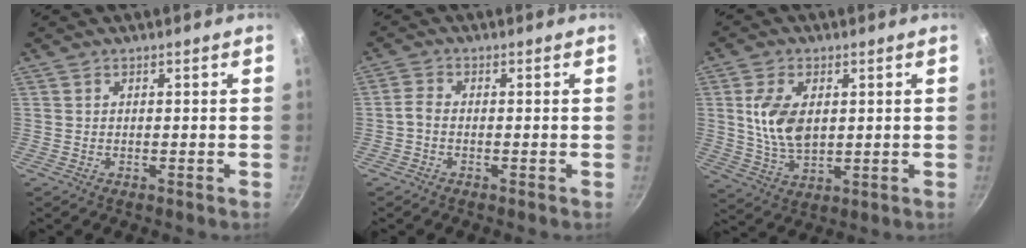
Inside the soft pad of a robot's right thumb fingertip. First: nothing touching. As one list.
[{"total": 2.1, "force": [-1.0, 1.1, 1.4], "torque": [-0.041, 0.012, -0.028]}, {"total": 10.0, "force": [1.6, 5.9, 7.8], "torque": [-0.144, -0.014, 0.036]}]